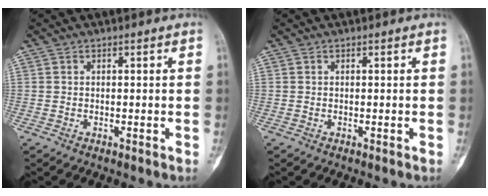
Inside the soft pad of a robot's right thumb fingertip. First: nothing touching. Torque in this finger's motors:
{"motor_torque": [0.02, 0.00, 0.00, 0.00, 0.00]}